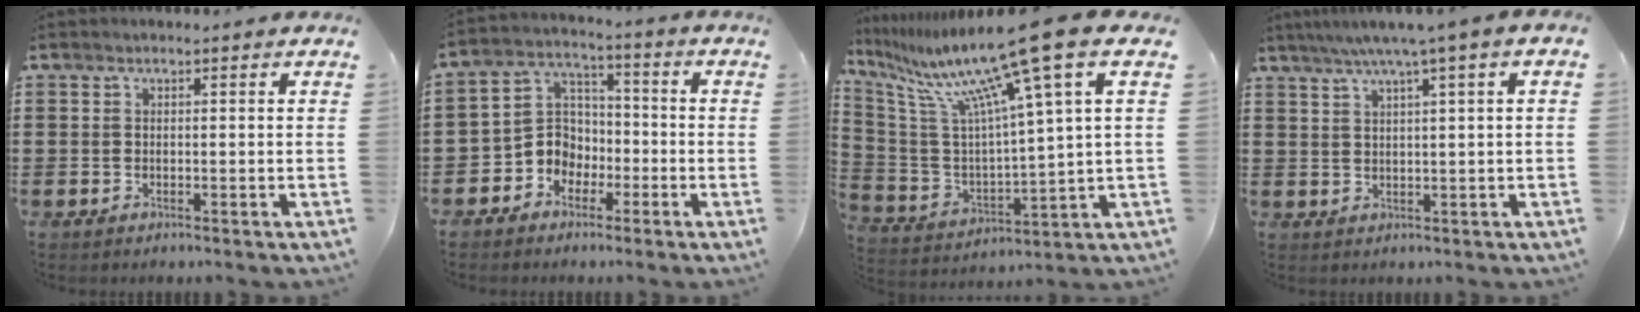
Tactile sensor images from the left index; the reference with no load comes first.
{"total": 6.2, "force": [-2.7, 5.4, 1.3], "torque": [-0.061, 0.003, -0.061]}
{"total": 15.9, "force": [10.4, 0.1, 12.1], "torque": [-0.263, -0.065, 0.158]}
{"total": 3.6, "force": [1.7, -0.5, 3.1], "torque": [-0.064, -0.003, 0.025]}